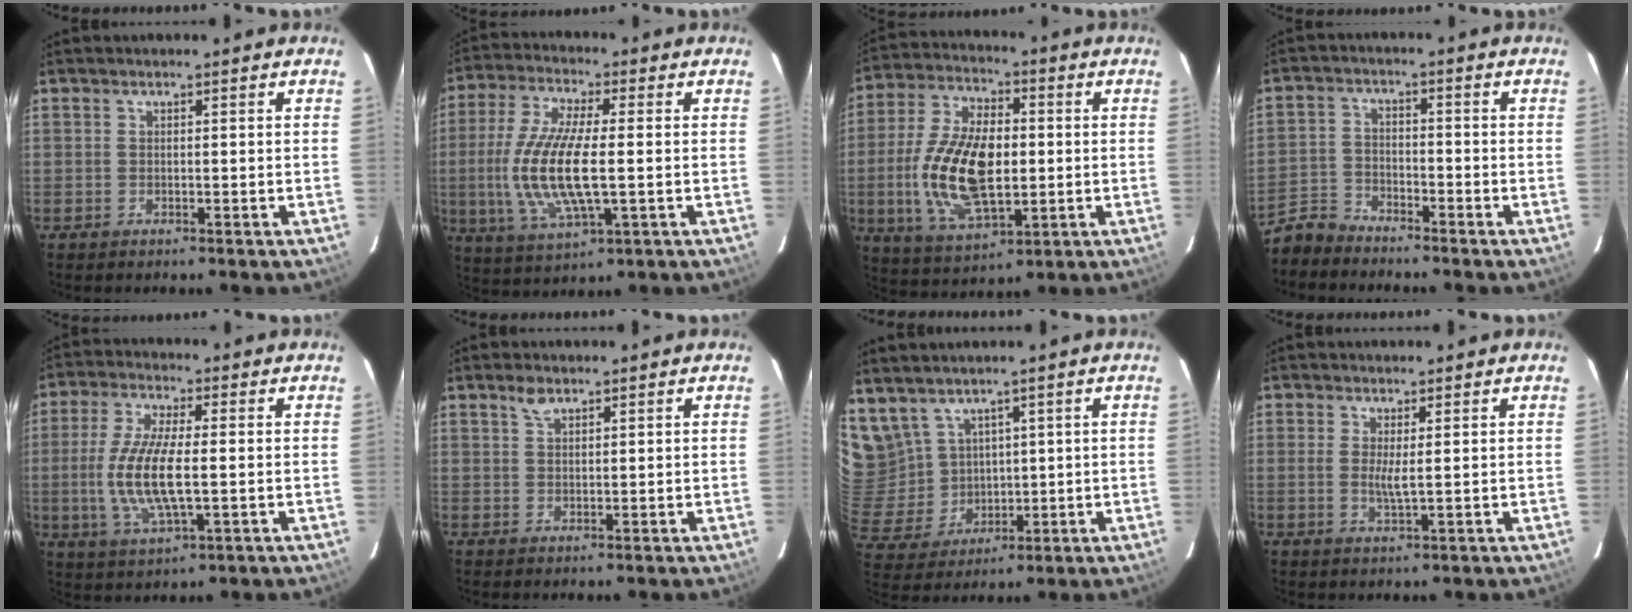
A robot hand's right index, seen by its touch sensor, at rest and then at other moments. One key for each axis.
{"total": 15.1, "fx": -1.2, "fy": 4.4, "fz": 14.4, "tx": -0.300, "ty": -0.007, "tz": -0.021}
{"total": 17.9, "fx": -1.4, "fy": 9.0, "fz": 15.5, "tx": -0.318, "ty": -0.001, "tz": -0.019}
{"total": 6.6, "fx": -6.2, "fy": 2.0, "fz": 0.6, "tx": -0.026, "ty": 0.013, "tz": -0.131}
{"total": 12.1, "fx": -1.0, "fy": 3.4, "fz": 11.6, "tx": -0.239, "ty": -0.006, "tz": -0.019}
{"total": 2.1, "fx": 1.6, "fy": 1.0, "fz": 1.1, "tx": -0.020, "ty": 0.004, "tz": 0.030}
{"total": 9.2, "fx": 6.7, "fy": 5.8, "fz": 2.7, "tx": -0.058, "ty": 0.005, "tz": 0.163}
{"total": 2.6, "fx": 0.4, "fy": 0.1, "fz": 2.5, "tx": -0.048, "ty": -0.007, "tz": 0.007}